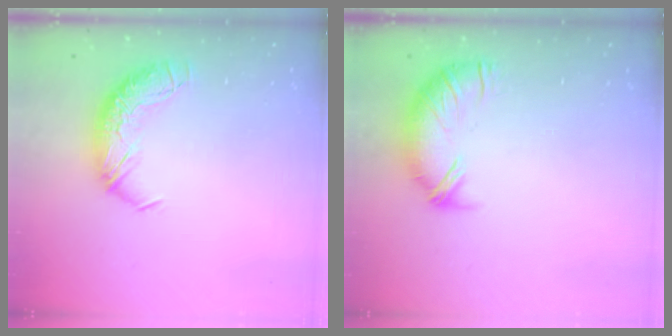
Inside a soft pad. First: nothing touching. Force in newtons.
{"total": 4.5, "press": 4.0, "slide": 2.1}